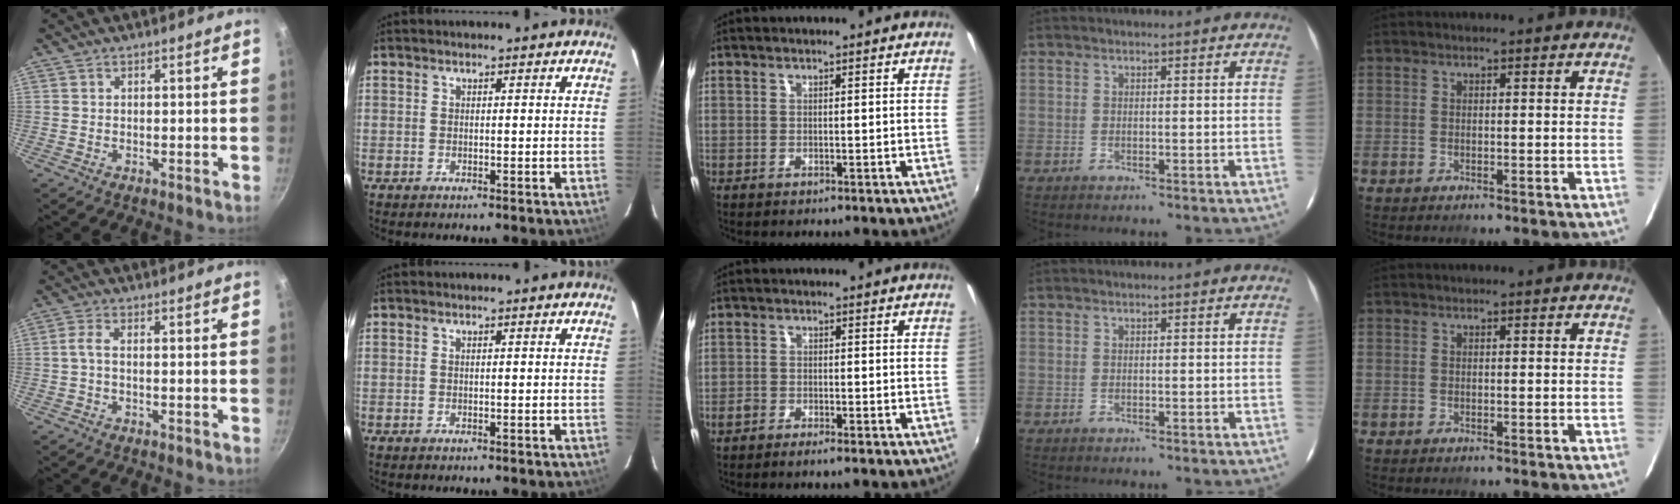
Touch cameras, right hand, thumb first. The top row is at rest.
{"thumb": {"total": 0.8, "force": [-0.1, 0.5, 0.6], "torque": [-0.012, 0.004, -0.004]}, "middle": {"total": 2.6, "force": [-2.2, 0.6, 1.3], "torque": [-0.042, -0.005, -0.045]}}